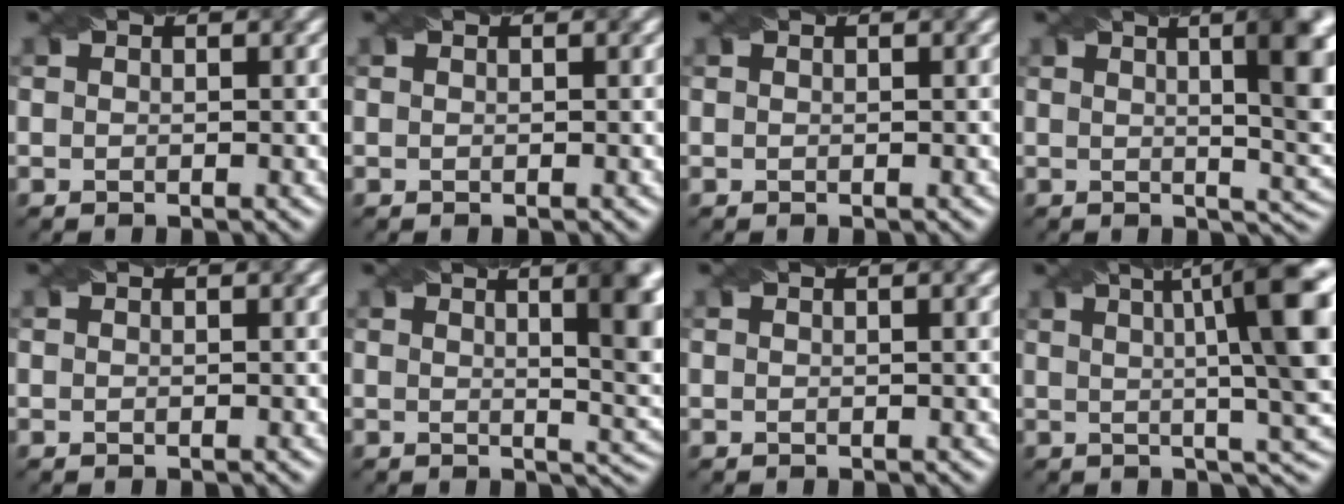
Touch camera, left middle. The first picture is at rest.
{"total": 0.0}
{"total": 0.0}
{"total": 10.3, "force": [2.4, 3.4, 9.4], "torque": [-0.072, 0.020, 0.018]}
{"total": 0.0}
{"total": 9.5, "force": [2.6, 3.5, 8.5], "torque": [-0.052, 0.018, 0.022]}
{"total": 1.2, "force": [0.4, 0.4, 1.1], "torque": [-0.014, 0.003, -0.001]}
{"total": 12.1, "force": [2.8, 2.8, 11.4], "torque": [-0.118, 0.006, 0.037]}